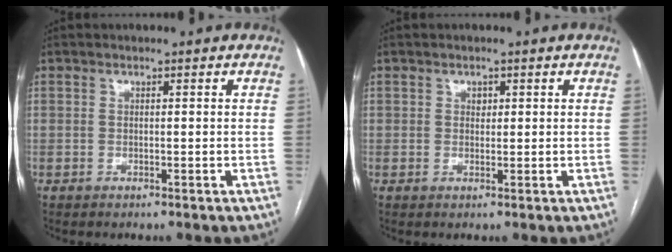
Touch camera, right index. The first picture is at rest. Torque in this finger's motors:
{"motor_torque": [0.09, 0.05, 0.07, 0.02]}